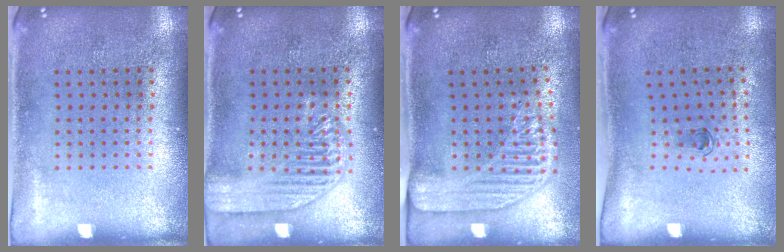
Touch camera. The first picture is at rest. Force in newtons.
{"total": 1.9, "press": 1.9, "slide": 0.2}
{"total": 2.2, "press": 1.7, "slide": 1.3}
{"total": 0.6, "press": 0.4, "slide": 0.5}